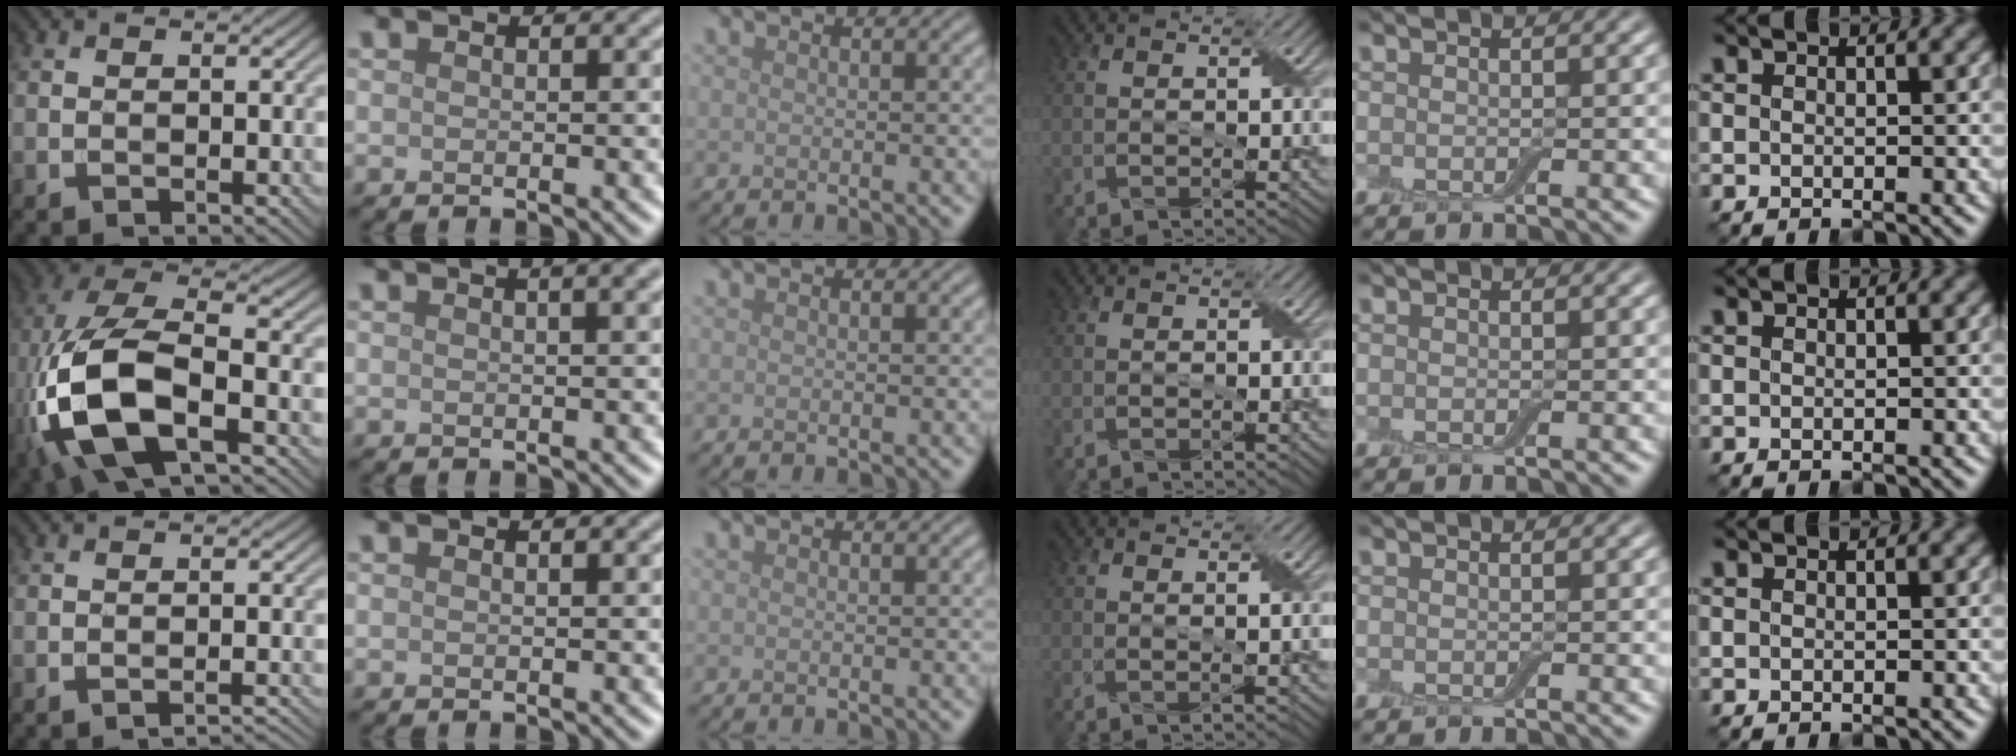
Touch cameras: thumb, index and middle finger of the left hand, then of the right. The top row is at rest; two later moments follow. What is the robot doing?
{"motion": "peel", "object": "aluminum foil"}